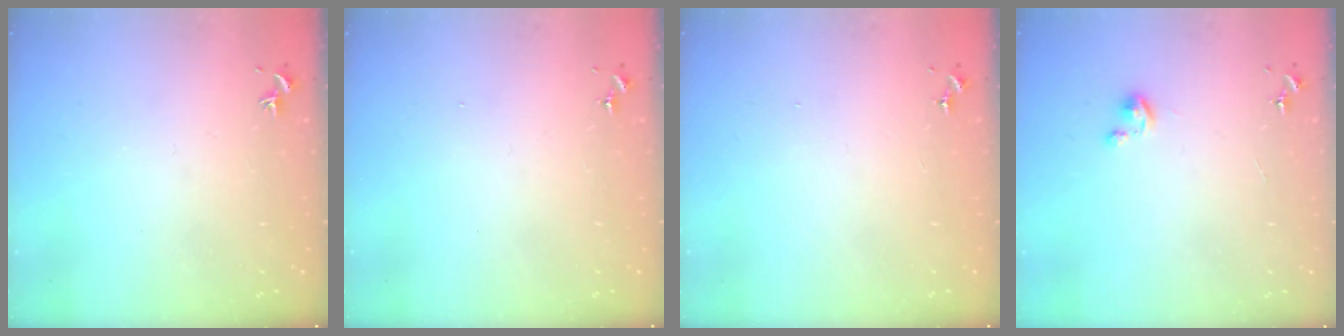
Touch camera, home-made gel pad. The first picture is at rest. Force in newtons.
{"total": 0.0}
{"total": 0.0}
{"total": 2.3, "press": 2.2, "slide": 0.2}